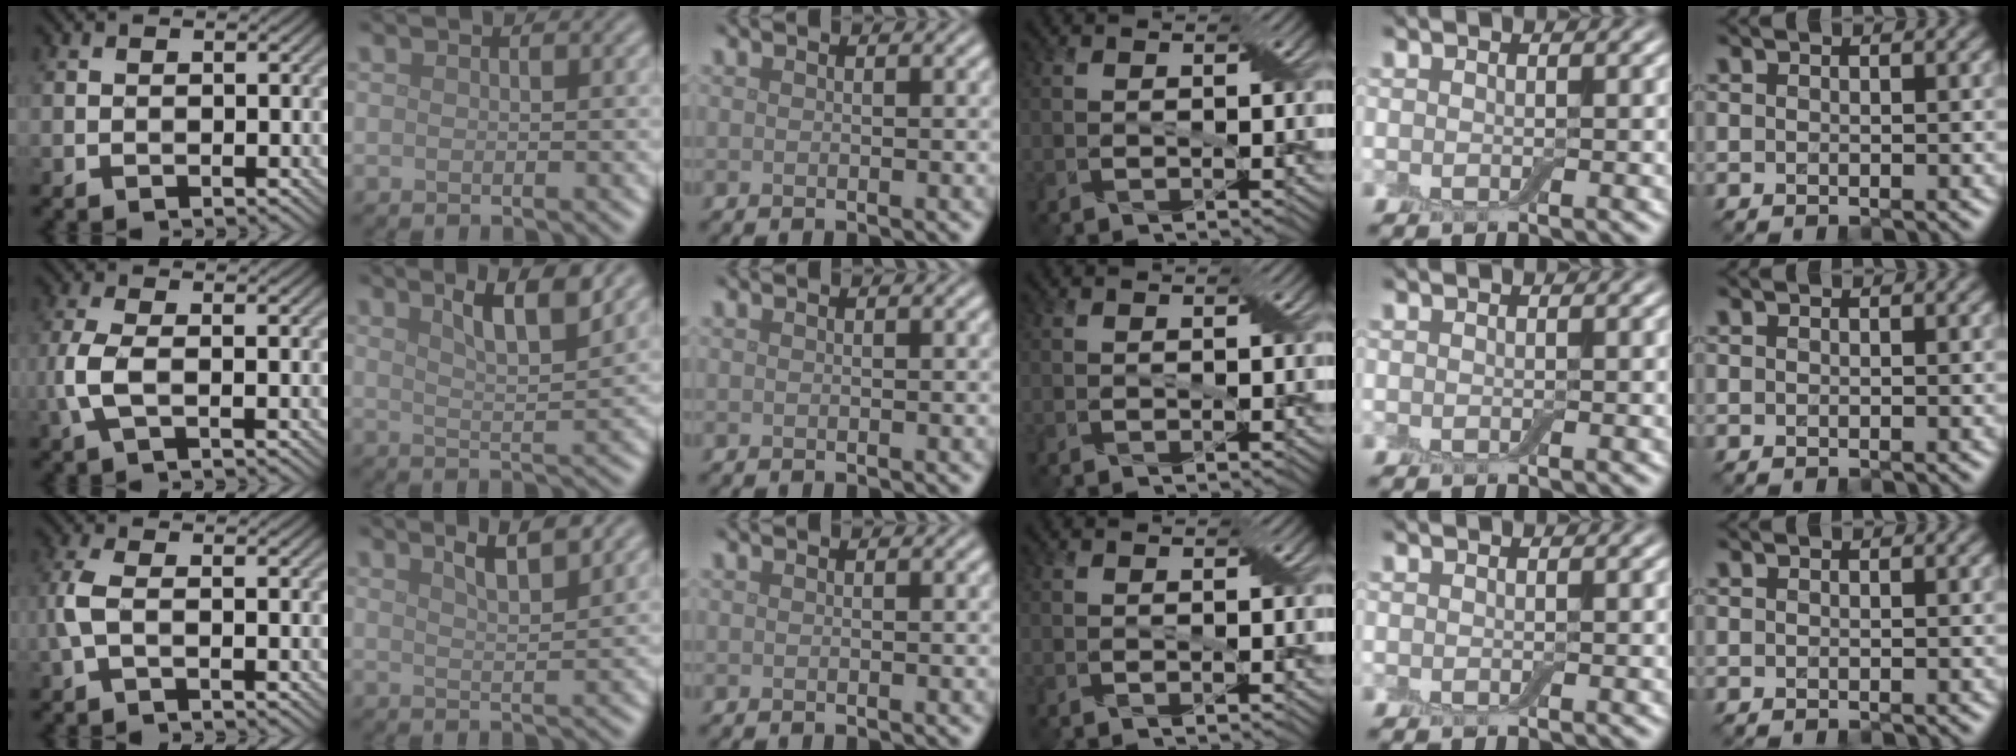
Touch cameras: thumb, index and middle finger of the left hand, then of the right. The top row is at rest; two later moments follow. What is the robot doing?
{"motion": "insert", "object": "box of matches"}